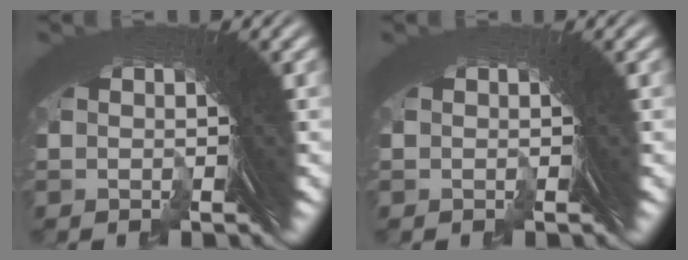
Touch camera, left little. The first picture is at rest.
{"total": 0.0}